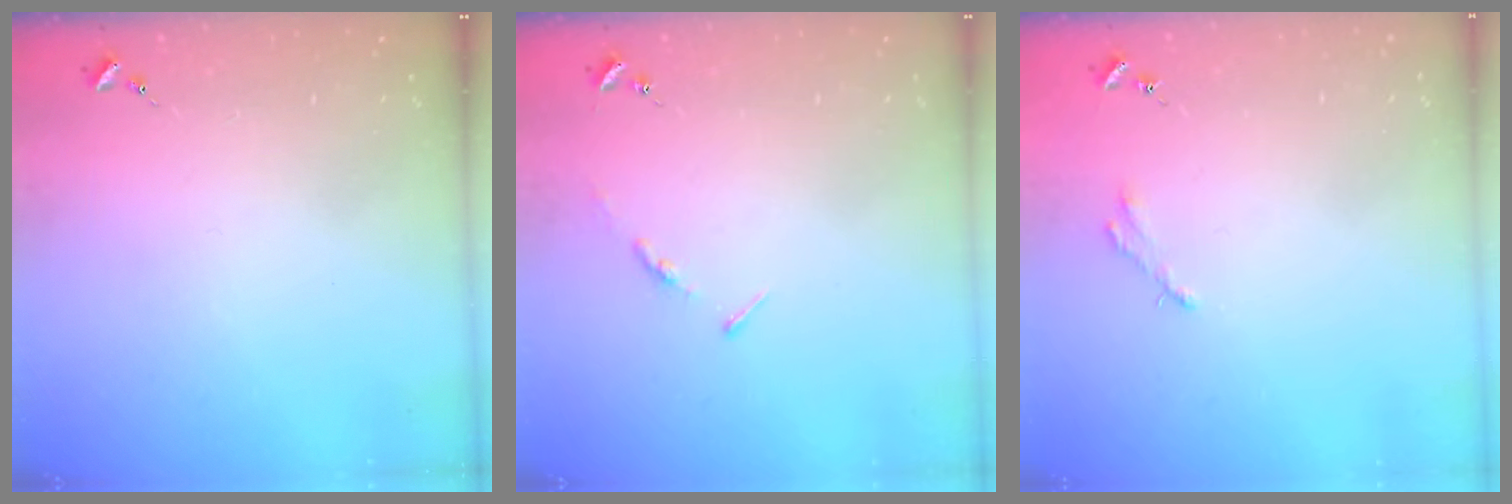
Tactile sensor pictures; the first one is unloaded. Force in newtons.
{"total": 3.4, "press": 3.4, "slide": 0.3}
{"total": 2.5, "press": 2.5, "slide": 0.2}